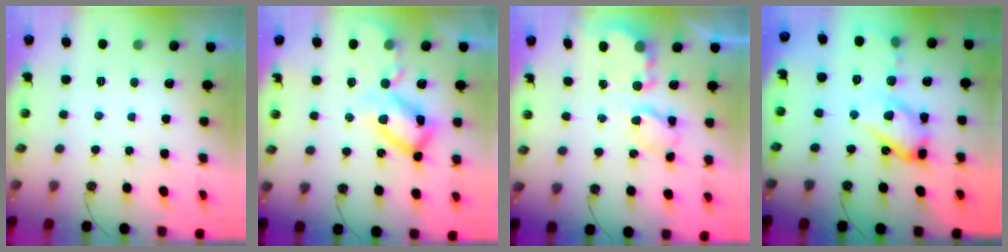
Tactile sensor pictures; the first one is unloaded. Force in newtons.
{"total": 16.4, "press": 16.2, "slide": 2.1}
{"total": 6.0, "press": 6.0, "slide": 0.4}
{"total": 15.5, "press": 15.2, "slide": 3.1}